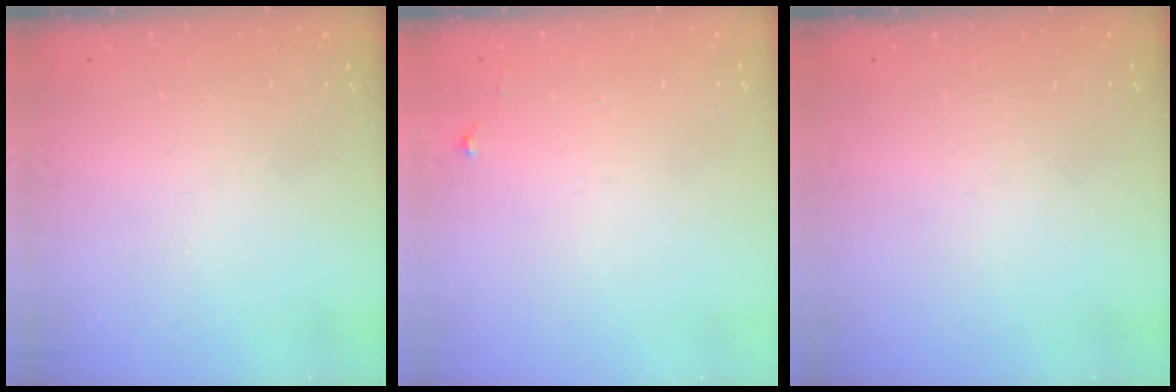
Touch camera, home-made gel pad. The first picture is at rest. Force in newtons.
{"total": 3.9, "press": 3.9, "slide": 0.4}
{"total": 0.0}